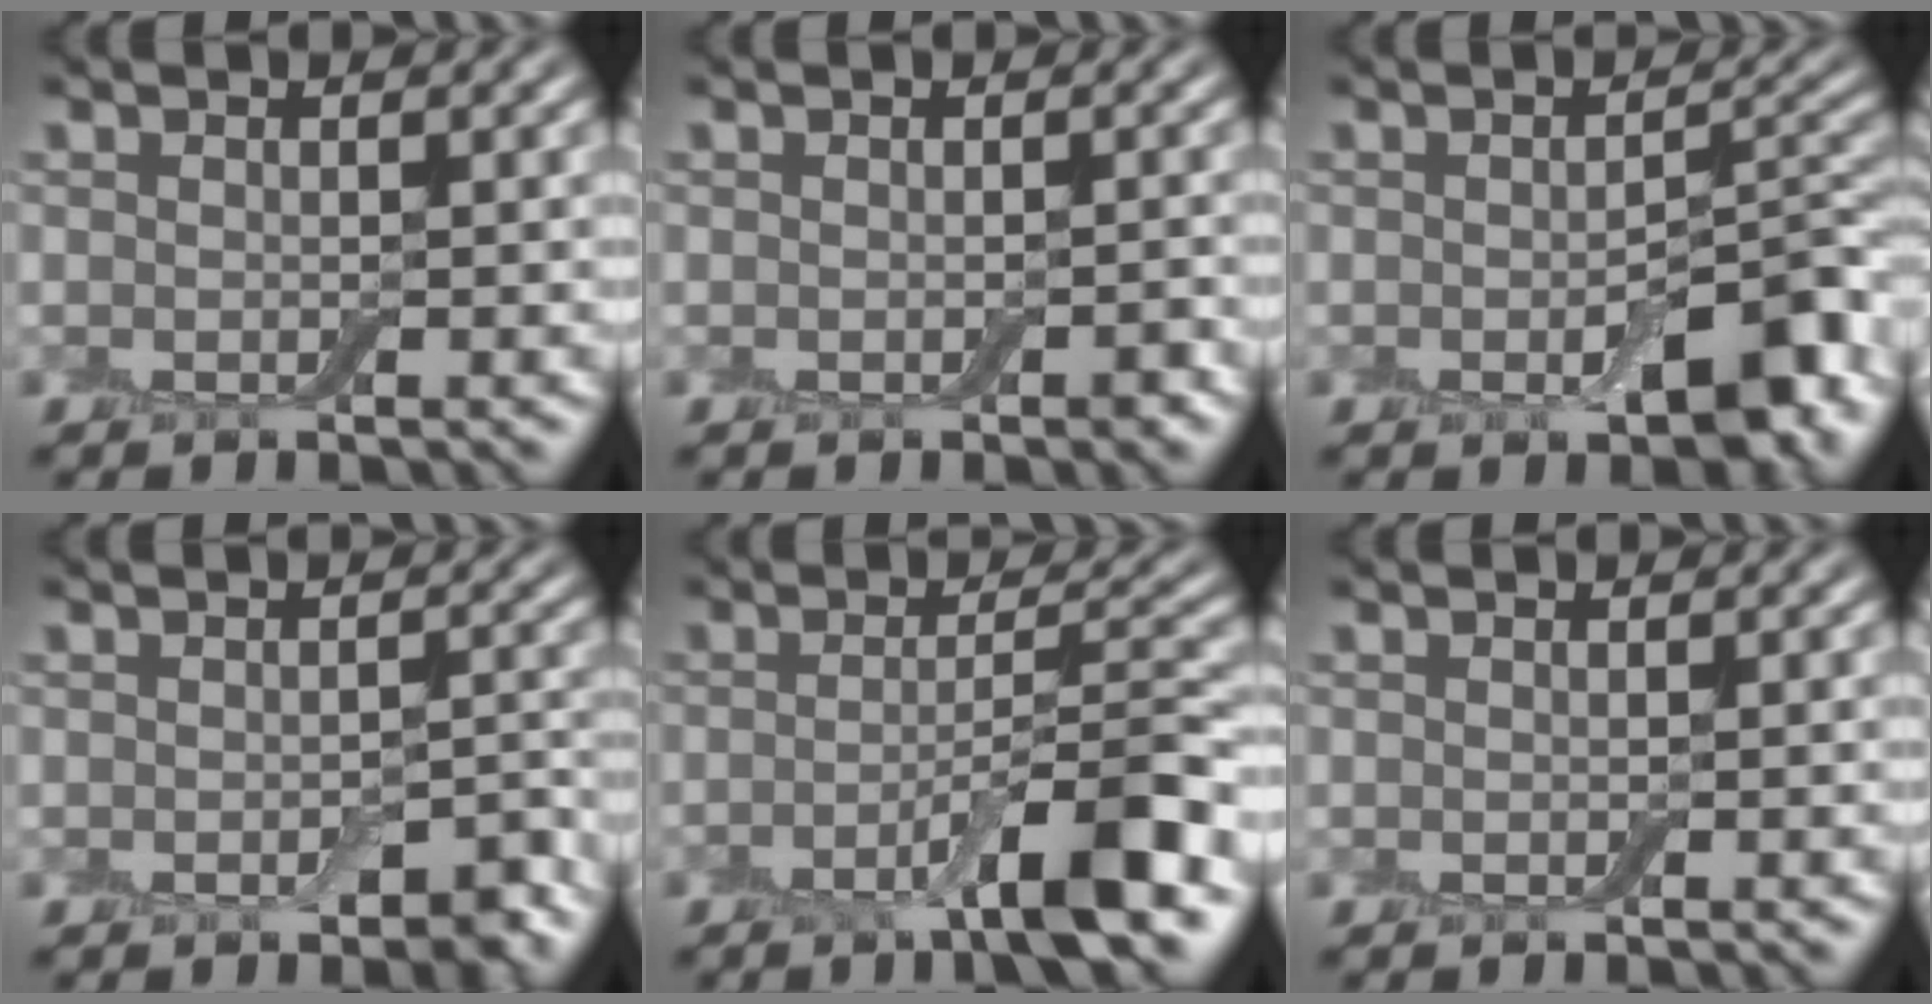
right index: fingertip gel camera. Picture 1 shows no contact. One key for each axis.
{"total": 0.8, "fx": -0.4, "fy": 0.4, "fz": 0.6, "tx": -0.010, "ty": -0.001, "tz": -0.003}
{"total": 5.8, "fx": -2.0, "fy": 2.6, "fz": 4.7, "tx": -0.066, "ty": -0.002, "tz": -0.027}
{"total": 2.8, "fx": -1.4, "fy": 1.5, "fz": 2.0, "tx": -0.028, "ty": -0.004, "tz": -0.015}
{"total": 6.5, "fx": -2.9, "fy": 0.9, "fz": 5.7, "tx": -0.085, "ty": 0.008, "tz": -0.055}
{"total": 0.0}